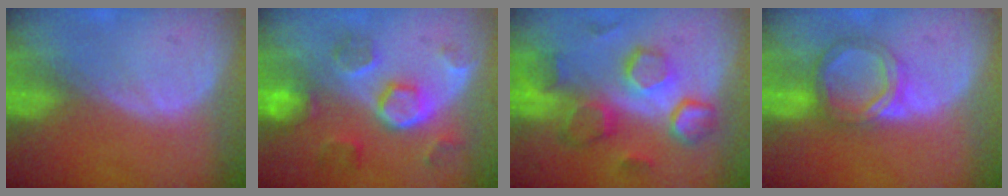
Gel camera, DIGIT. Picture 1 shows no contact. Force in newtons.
{"total": 8.6, "press": 7.7, "slide": 4.0}
{"total": 10.4, "press": 9.3, "slide": 4.6}
{"total": 5.3, "press": 5.2, "slide": 0.4}